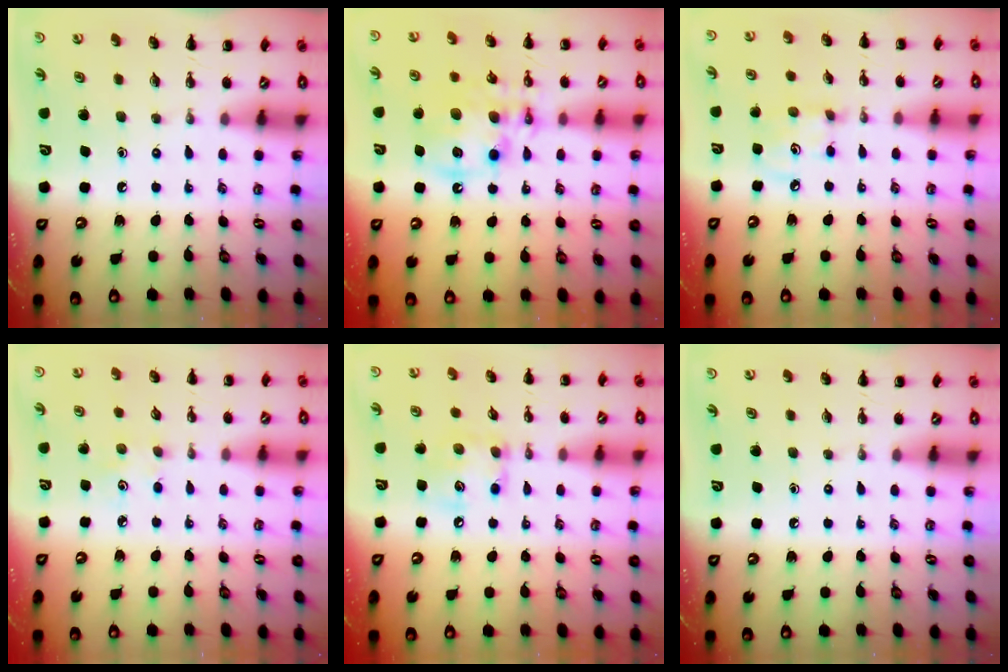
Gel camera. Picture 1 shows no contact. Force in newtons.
{"total": 12.7, "press": 12.4, "slide": 2.9}
{"total": 4.1, "press": 4.0, "slide": 0.7}
{"total": 2.9, "press": 2.8, "slide": 0.8}
{"total": 9.4, "press": 9.4, "slide": 0.4}
{"total": 0.0}